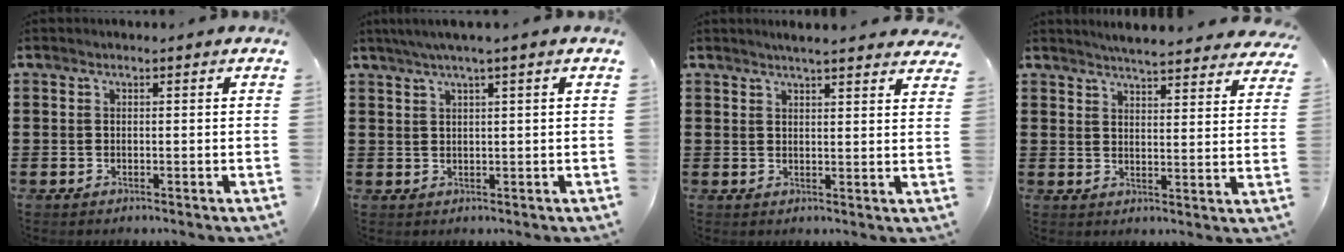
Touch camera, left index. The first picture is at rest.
{"total": 2.3, "force": [1.3, -0.3, 1.9], "torque": [-0.037, 0.000, 0.022]}
{"total": 3.0, "force": [2.8, -0.2, 1.0], "torque": [-0.026, -0.004, 0.052]}
{"total": 4.5, "force": [4.4, -0.3, 0.8], "torque": [-0.032, -0.022, 0.079]}